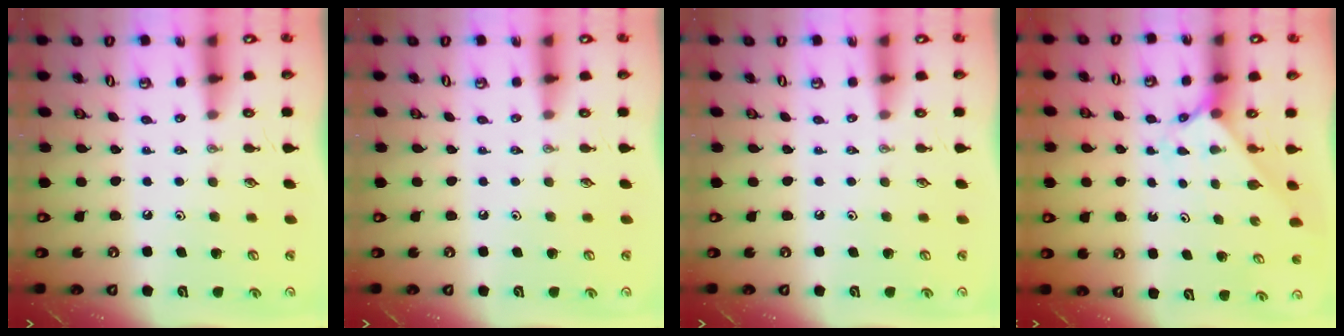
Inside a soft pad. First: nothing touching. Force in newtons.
{"total": 0.0}
{"total": 0.0}
{"total": 2.3, "press": 2.3, "slide": 0.1}